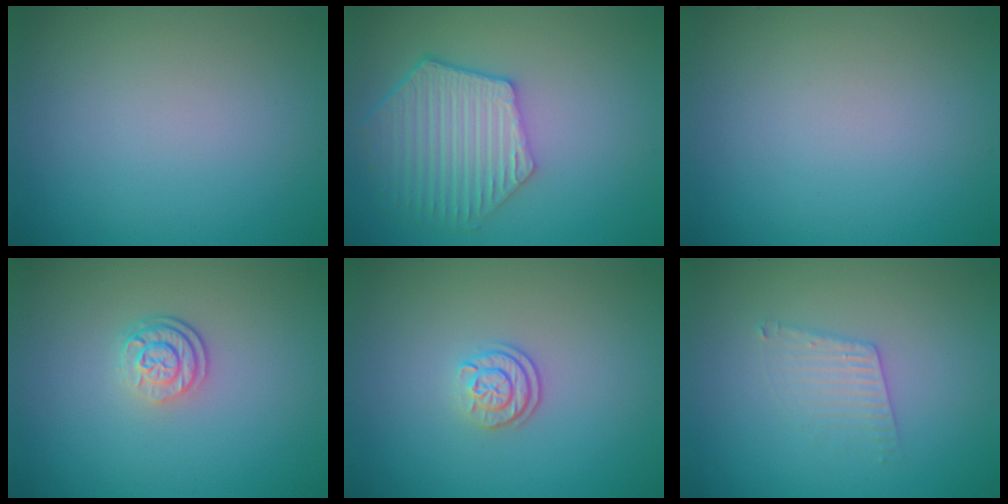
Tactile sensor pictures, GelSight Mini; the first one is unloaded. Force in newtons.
{"total": 6.0, "press": 5.2, "slide": 3.0}
{"total": 0.0}
{"total": 2.7, "press": 2.0, "slide": 1.8}
{"total": 2.3, "press": 1.7, "slide": 1.5}
{"total": 2.0, "press": 2.0, "slide": 0.1}